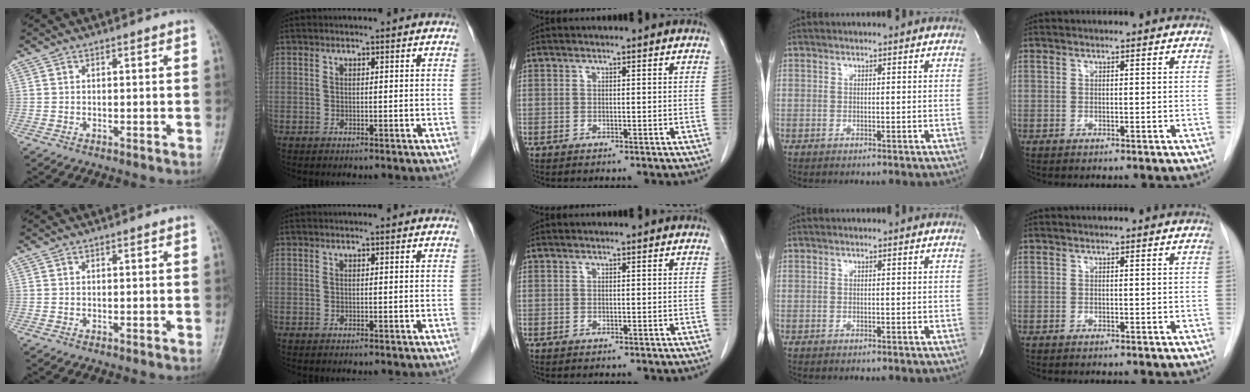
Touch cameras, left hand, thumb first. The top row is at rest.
{}